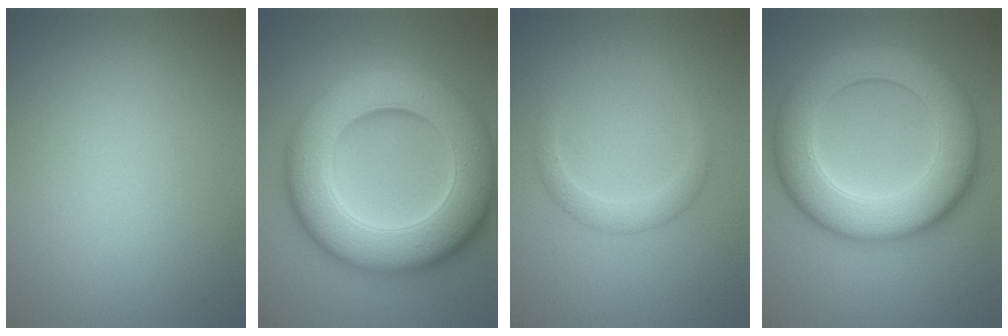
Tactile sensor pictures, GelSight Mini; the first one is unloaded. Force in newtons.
{"total": 12.8, "press": 12.8, "slide": 0.3}
{"total": 1.9, "press": 1.9, "slide": 0.1}
{"total": 10.1, "press": 10.1, "slide": 0.7}